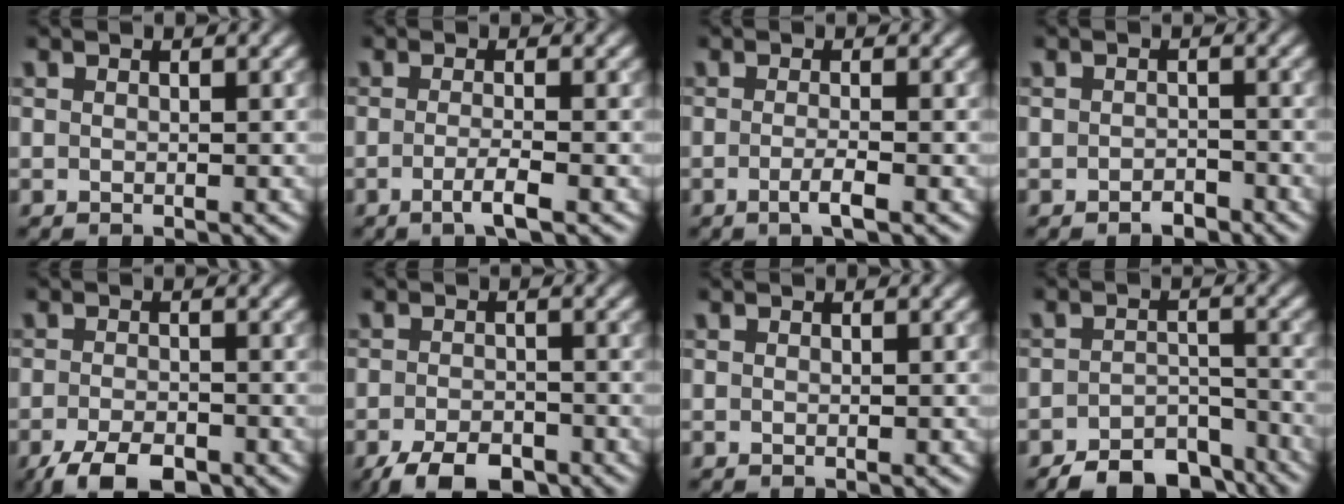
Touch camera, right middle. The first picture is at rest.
{"total": 2.3, "force": [-0.8, 0.5, 2.1], "torque": [-0.030, 0.001, -0.021]}
{"total": 2.0, "force": [-0.6, 0.5, 1.8], "torque": [-0.027, -0.001, -0.017]}
{"total": 1.2, "force": [-0.9, 0.7, 0.3], "torque": [-0.001, 0.004, -0.015]}
{"total": 4.5, "force": [-3.2, 1.7, 2.7], "torque": [-0.042, -0.004, -0.058]}
{"total": 4.9, "force": [-3.5, 2.1, 2.7], "torque": [-0.037, -0.001, -0.061]}
{"total": 0.0}
{"total": 5.9, "force": [-4.9, 2.4, 2.2], "torque": [-0.025, -0.008, -0.074]}